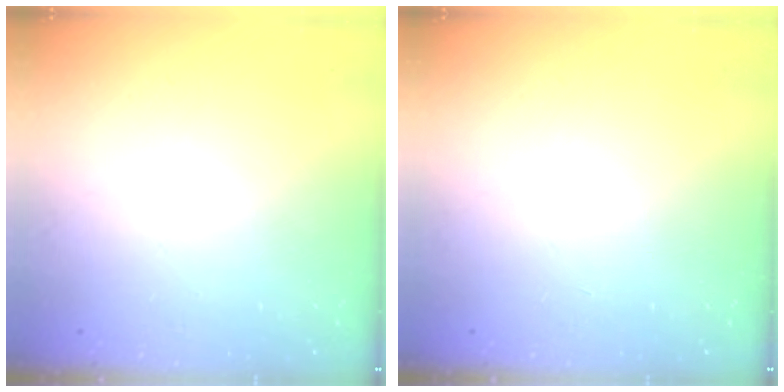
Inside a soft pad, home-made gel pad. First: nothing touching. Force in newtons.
{"total": 0.0}